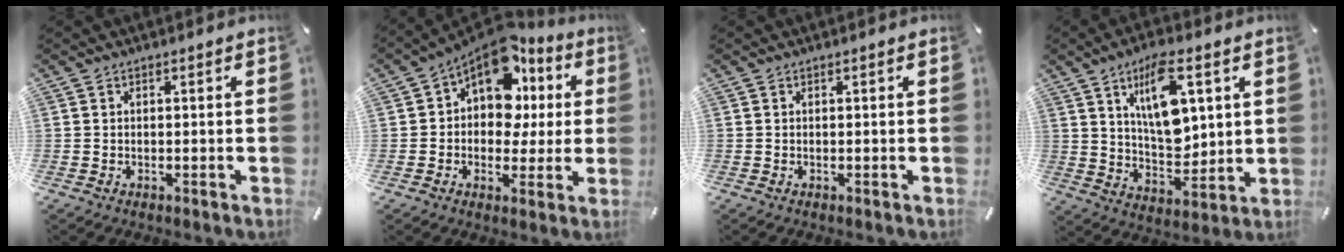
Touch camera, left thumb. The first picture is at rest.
{"total": 13.8, "force": [6.4, 9.4, 7.8], "torque": [-0.122, -0.048, 0.118]}
{"total": 0.0}
{"total": 14.1, "force": [5.8, 7.1, 10.7], "torque": [-0.174, -0.016, 0.099]}